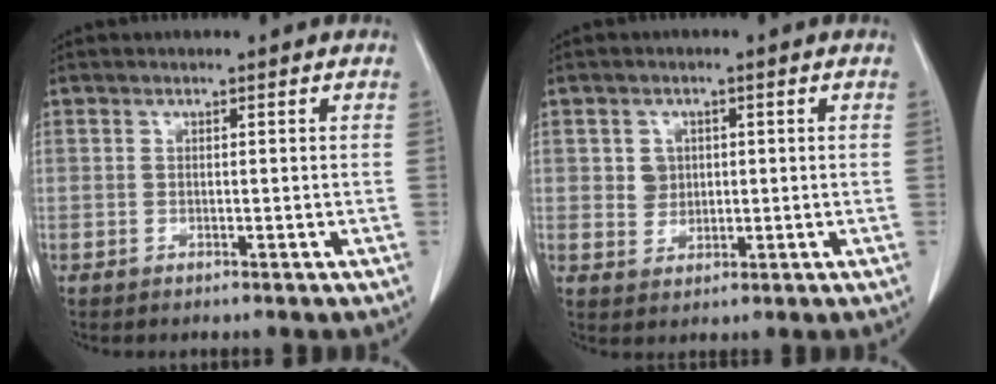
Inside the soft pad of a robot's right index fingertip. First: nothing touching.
{"total": 3.2, "force": [0.8, 2.8, 1.2], "torque": [-0.015, 0.007, 0.017]}